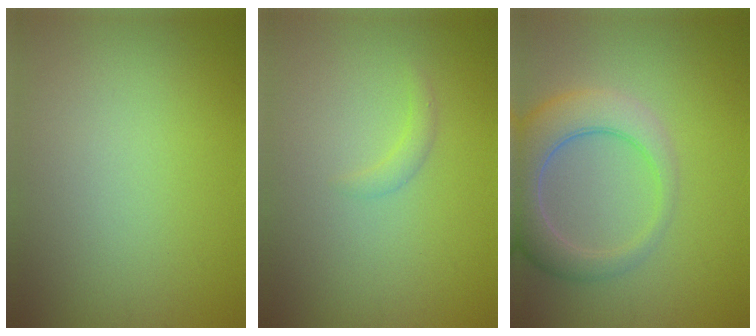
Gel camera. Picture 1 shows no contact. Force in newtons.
{"total": 1.0, "press": 1.0, "slide": 0.0}
{"total": 6.1, "press": 6.1, "slide": 0.5}